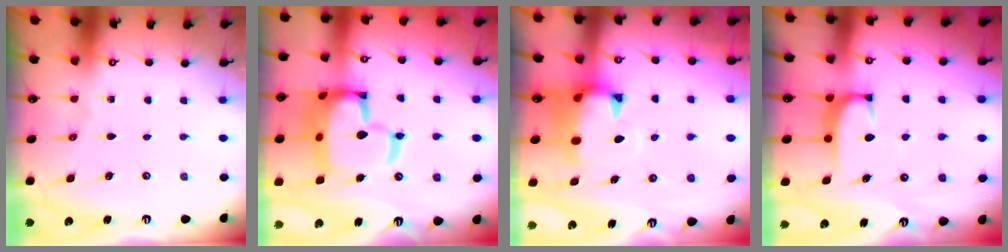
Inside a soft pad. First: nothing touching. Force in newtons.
{"total": 16.7, "press": 16.6, "slide": 2.0}
{"total": 1.5, "press": 1.1, "slide": 1.1}
{"total": 1.8, "press": 1.7, "slide": 0.5}